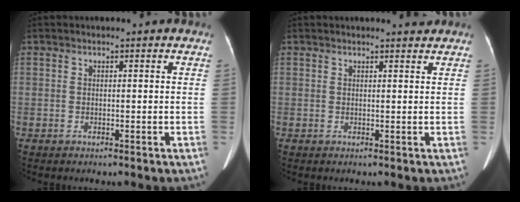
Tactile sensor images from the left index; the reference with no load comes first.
{"total": 1.6, "force": [1.5, -0.1, 0.3], "torque": [-0.006, -0.001, 0.020]}